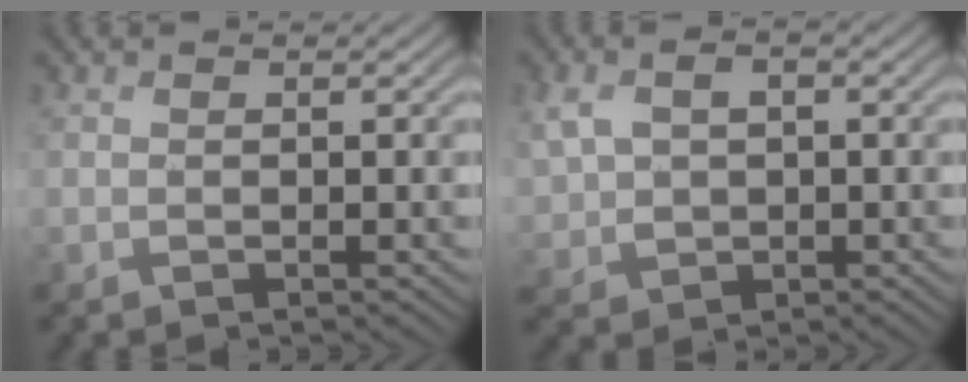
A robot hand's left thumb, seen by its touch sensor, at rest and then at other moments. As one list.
[{"total": 5.7, "force": [1.1, 4.0, 3.9], "torque": [-0.092, 0.001, 0.023]}]